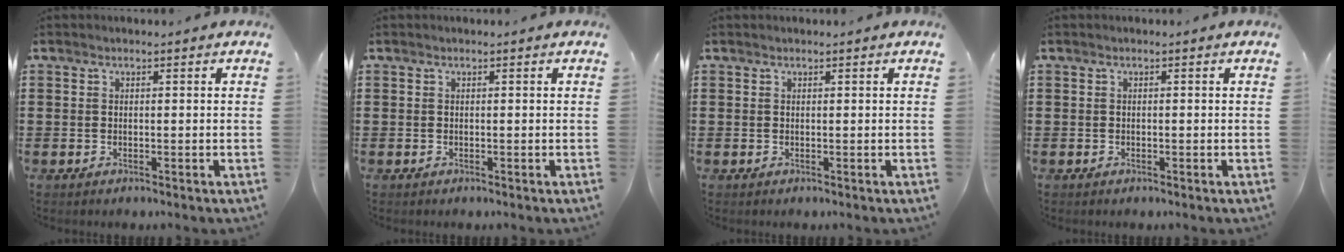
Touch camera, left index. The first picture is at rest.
{"total": 0.0}
{"total": 0.0}
{"total": 0.0}